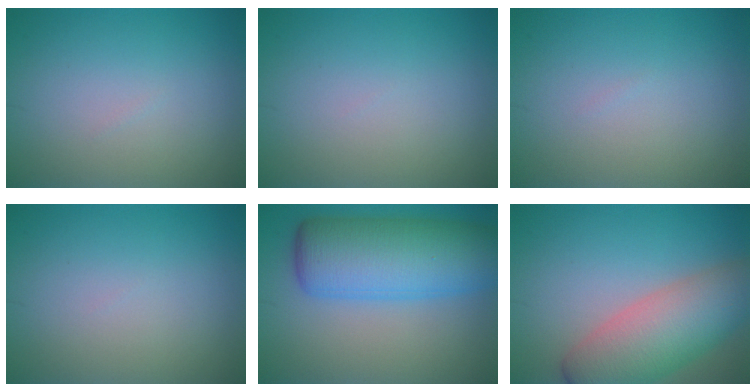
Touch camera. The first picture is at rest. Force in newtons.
{"total": 0.0}
{"total": 0.0}
{"total": 0.0}
{"total": 10.1, "press": 10.0, "slide": 0.2}
{"total": 8.0, "press": 8.0, "slide": 0.8}